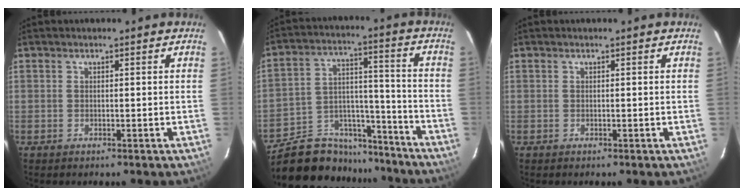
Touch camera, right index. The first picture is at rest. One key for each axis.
{"total": 19.3, "fx": -16.2, "fy": 8.7, "fz": 5.8, "tx": -0.125, "ty": 0.050, "tz": -0.238}
{"total": 0.0}